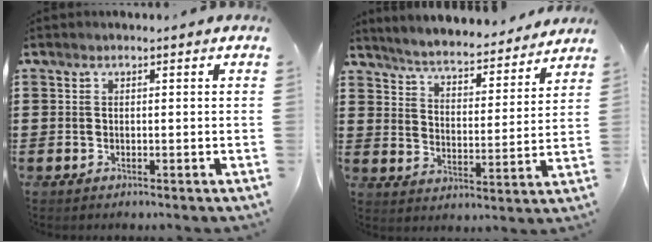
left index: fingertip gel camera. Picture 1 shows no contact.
{"total": 4.5, "force": [4.4, -0.3, 0.6], "torque": [-0.036, -0.040, 0.069]}